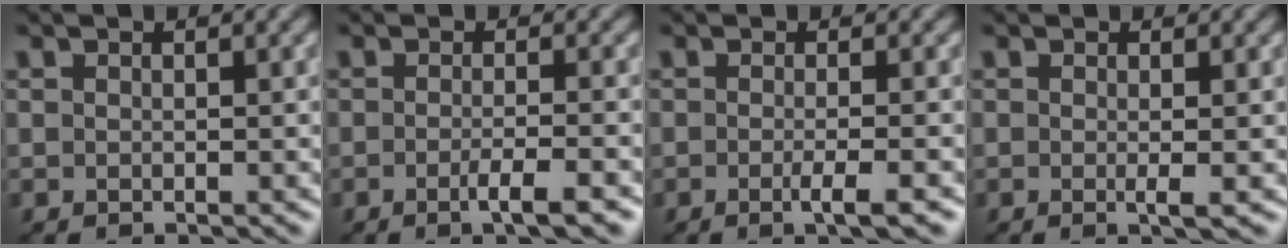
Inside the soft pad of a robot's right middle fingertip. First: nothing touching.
{"total": 3.1, "force": [-1.4, 0.6, 2.7], "torque": [-0.037, 0.000, -0.029]}
{"total": 2.7, "force": [-0.9, 0.6, 2.4], "torque": [-0.030, -0.001, -0.020]}
{"total": 1.4, "force": [-0.1, 0.2, 1.4], "torque": [-0.022, -0.005, -0.005]}